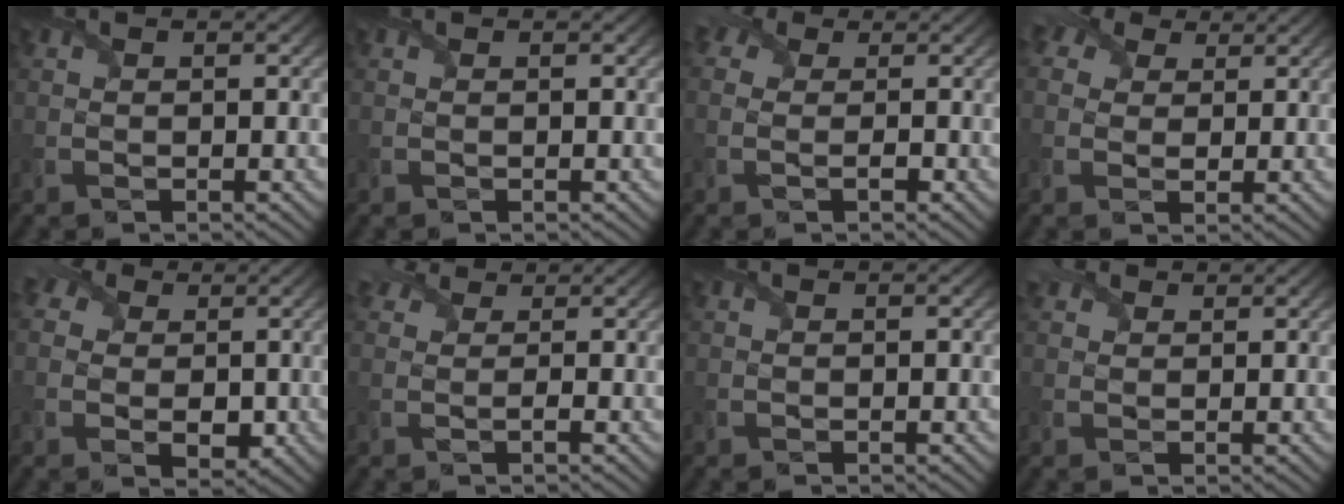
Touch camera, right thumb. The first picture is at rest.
{"total": 0.0}
{"total": 5.0, "force": [-0.1, 3.8, 3.2], "torque": [-0.066, 0.006, -0.013]}
{"total": 6.5, "force": [3.3, 4.3, 3.6], "torque": [-0.102, 0.022, 0.049]}
{"total": 7.9, "force": [1.2, 6.4, 4.5], "torque": [-0.105, -0.006, 0.015]}
{"total": 2.6, "force": [1.1, 1.8, 1.5], "torque": [-0.027, 0.005, 0.013]}
{"total": 0.0}
{"total": 2.1, "force": [1.5, 1.3, 0.6], "torque": [-0.017, 0.009, 0.028]}